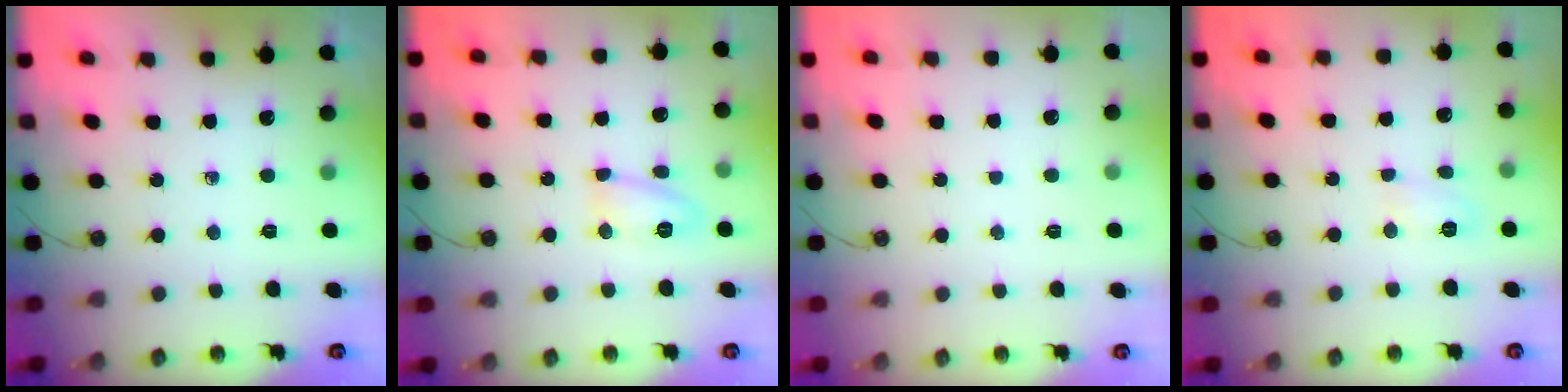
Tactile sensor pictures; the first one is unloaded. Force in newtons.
{"total": 7.9, "press": 7.9, "slide": 0.5}
{"total": 1.3, "press": 1.3, "slide": 0.1}
{"total": 4.4, "press": 4.3, "slide": 0.7}